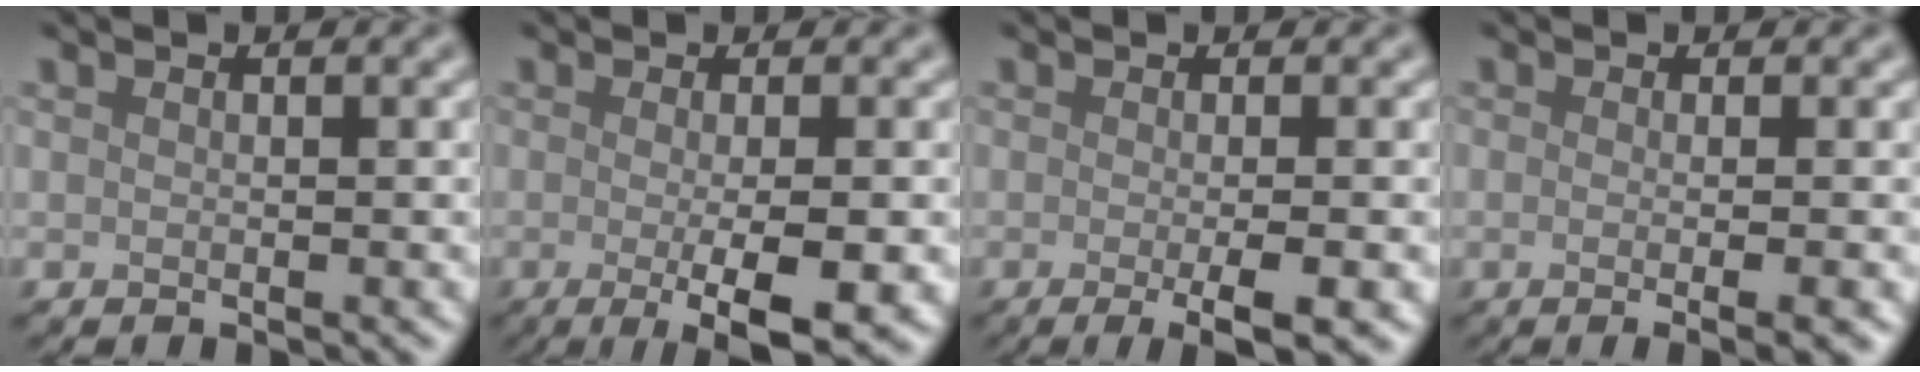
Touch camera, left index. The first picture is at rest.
{"total": 5.8, "force": [-1.3, 1.3, 5.5], "torque": [-0.078, -0.012, -0.018]}
{"total": 4.1, "force": [-1.0, 0.9, 3.9], "torque": [-0.053, -0.008, -0.016]}
{"total": 4.5, "force": [-0.5, 1.8, 4.1], "torque": [-0.032, 0.005, -0.016]}